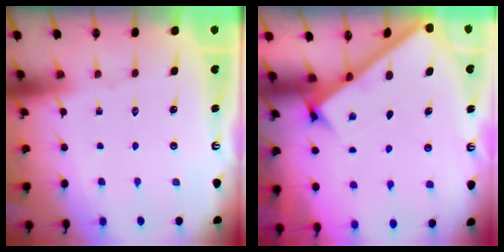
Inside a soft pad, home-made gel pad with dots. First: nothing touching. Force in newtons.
{"total": 2.5, "press": 2.5, "slide": 0.3}